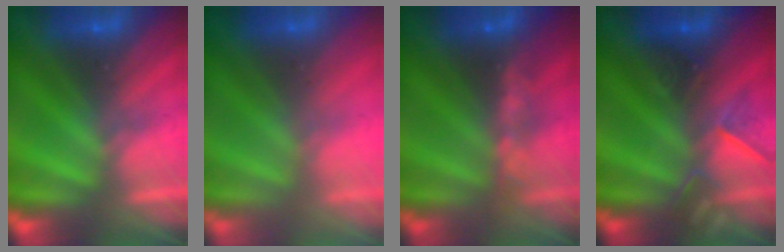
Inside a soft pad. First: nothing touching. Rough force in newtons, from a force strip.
{"total": 2.9}
{"total": 7.3}
{"total": 2.4}